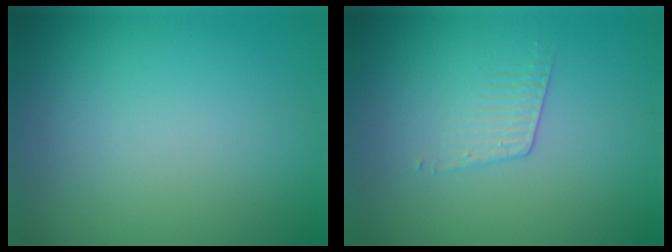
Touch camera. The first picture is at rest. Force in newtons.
{"total": 1.1, "press": 0.4, "slide": 1.1}